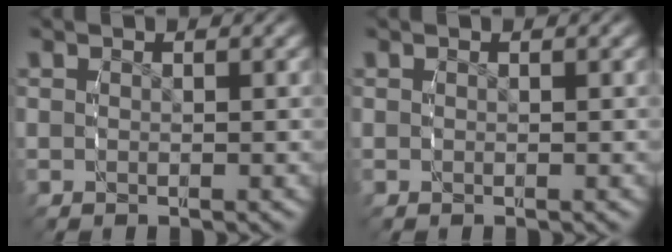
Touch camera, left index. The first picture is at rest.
{"total": 0.0}